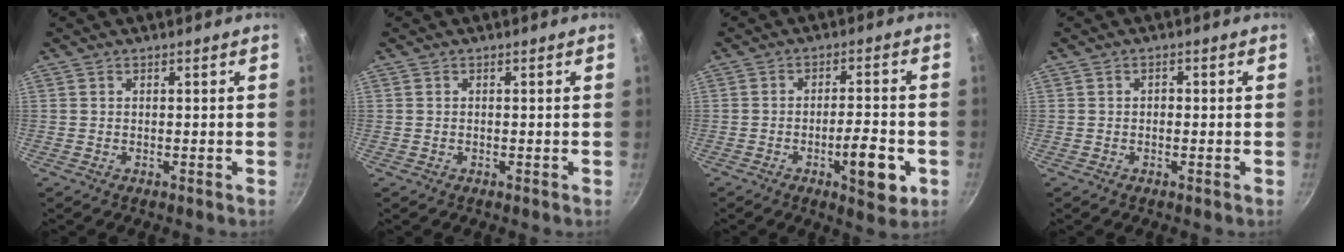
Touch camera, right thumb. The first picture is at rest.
{"total": 0.0}
{"total": 9.1, "force": [-3.2, 3.1, 8.0], "torque": [-0.101, 0.013, -0.044]}
{"total": 1.1, "force": [-0.1, 0.8, 0.8], "torque": [-0.010, 0.005, -0.004]}